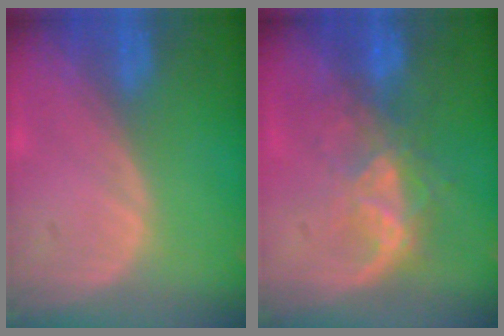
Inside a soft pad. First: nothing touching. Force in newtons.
{"total": 6.5, "press": 5.9, "slide": 2.7}